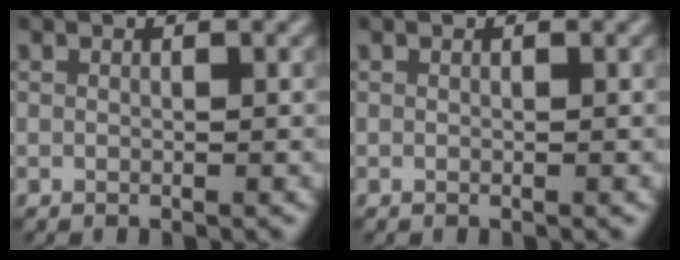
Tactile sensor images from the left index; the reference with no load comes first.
{"total": 0.0}